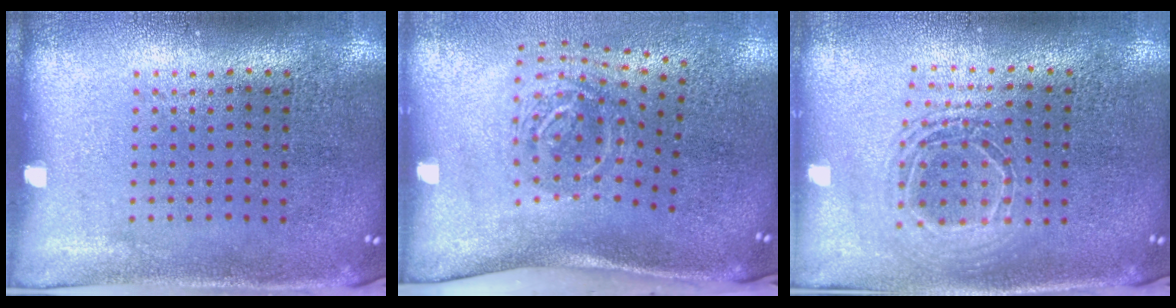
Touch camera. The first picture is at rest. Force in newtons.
{"total": 2.0, "press": 1.3, "slide": 1.5}
{"total": 1.6, "press": 1.3, "slide": 0.9}